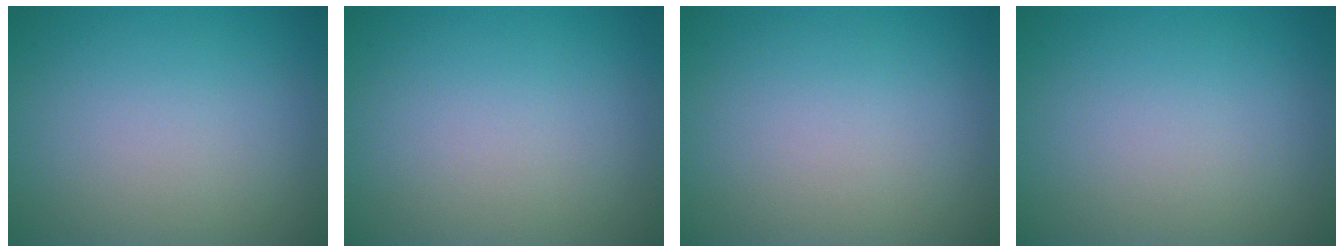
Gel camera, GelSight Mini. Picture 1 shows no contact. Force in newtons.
{"total": 0.0}
{"total": 0.0}
{"total": 0.0}